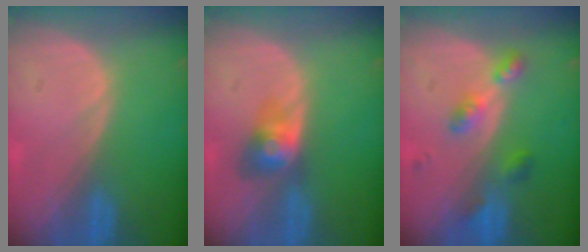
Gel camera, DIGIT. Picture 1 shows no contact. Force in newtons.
{"total": 3.9, "press": 3.9, "slide": 0.2}
{"total": 4.6, "press": 4.5, "slide": 0.9}